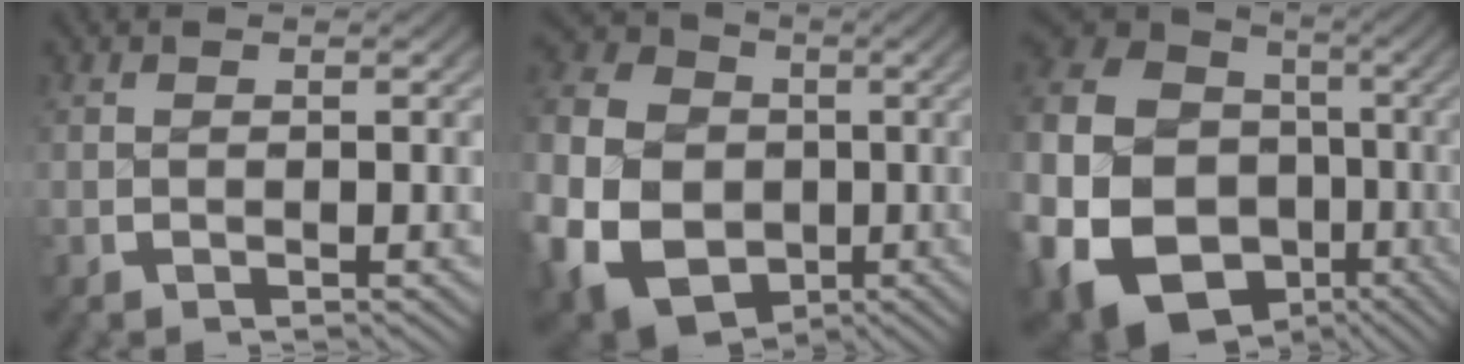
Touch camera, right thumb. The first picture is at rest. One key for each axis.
{"total": 18.5, "fx": -3.0, "fy": 15.0, "fz": 10.4, "tx": -0.238, "ty": -0.055, "tz": -0.035}
{"total": 22.6, "fx": -4.4, "fy": 18.2, "fz": 12.6, "tx": -0.318, "ty": -0.084, "tz": -0.048}